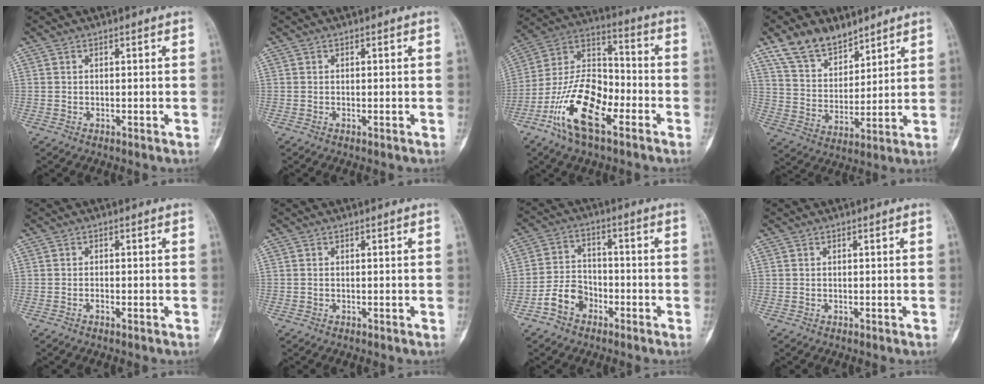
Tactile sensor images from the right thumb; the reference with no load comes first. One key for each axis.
{"total": 0.0}
{"total": 17.6, "fx": -8.1, "fy": 8.0, "fz": 13.5, "tx": -0.240, "ty": 0.054, "tz": -0.156}
{"total": 11.5, "fx": 8.5, "fy": 6.2, "fz": 4.6, "tx": -0.059, "ty": -0.045, "tz": 0.167}
{"total": 0.8, "fx": -0.5, "fy": 0.3, "fz": 0.5, "tx": -0.011, "ty": 0.004, "tz": -0.010}
{"total": 0.0}
{"total": 7.0, "fx": -3.7, "fy": 4.9, "fz": 3.2, "tx": -0.046, "ty": 0.033, "tz": -0.072}
{"total": 0.0}